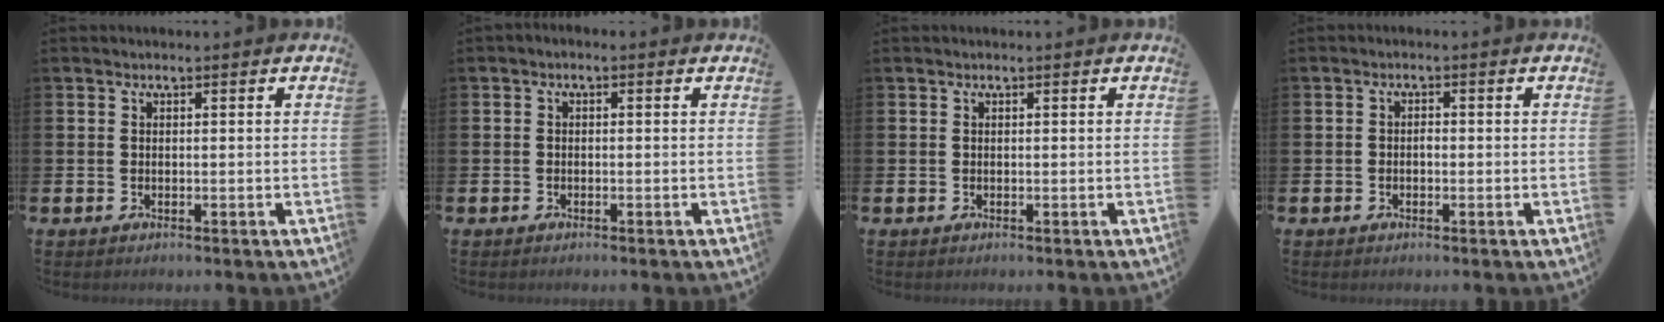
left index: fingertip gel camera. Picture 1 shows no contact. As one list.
[{"total": 0.6, "force": [-0.5, 0.2, 0.2], "torque": [0.001, -0.005, -0.011]}, {"total": 0.0}, {"total": 1.0, "force": [-0.4, 0.7, 0.5], "torque": [-0.008, 0.002, -0.009]}]